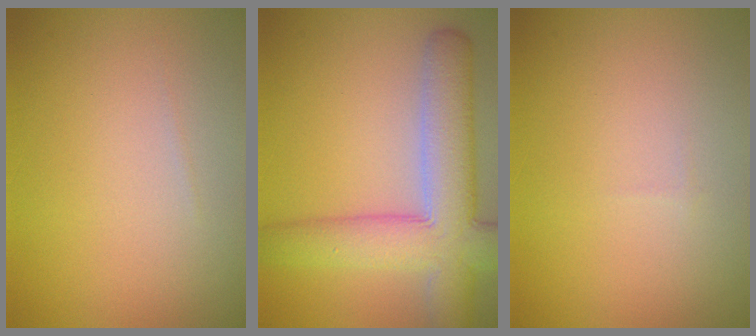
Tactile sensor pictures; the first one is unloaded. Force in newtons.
{"total": 8.4, "press": 8.4, "slide": 0.6}
{"total": 0.0}